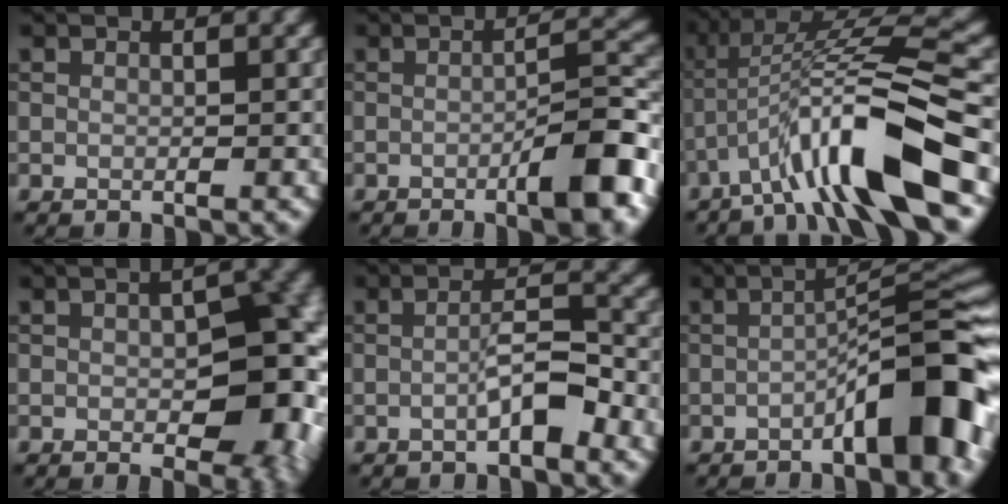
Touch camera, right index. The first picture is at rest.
{"total": 6.2, "force": [-2.6, 1.1, 5.6], "torque": [-0.072, 0.016, -0.044]}
{"total": 10.4, "force": [-5.1, 1.6, 9.0], "torque": [-0.158, 0.018, -0.089]}
{"total": 9.9, "force": [-0.7, 5.2, 8.4], "torque": [-0.094, -0.004, -0.006]}
{"total": 3.5, "force": [-1.4, 0.7, 3.1], "torque": [-0.053, 0.011, -0.028]}
{"total": 9.2, "force": [-3.6, 1.9, 8.2], "torque": [-0.108, 0.024, -0.063]}